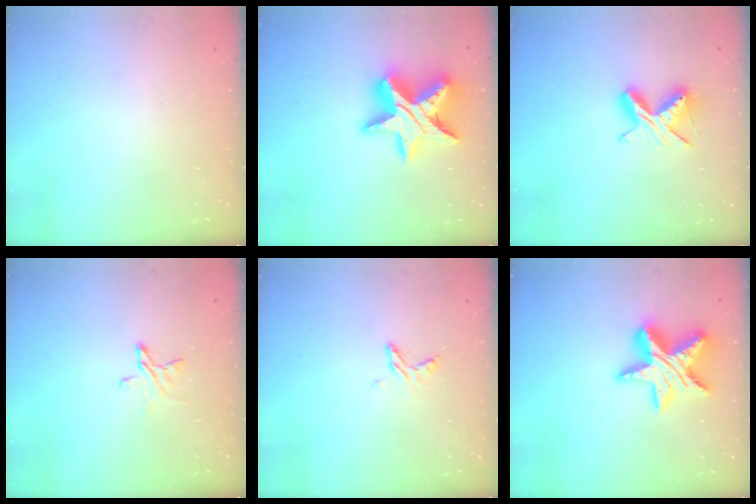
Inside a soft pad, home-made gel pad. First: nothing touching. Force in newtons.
{"total": 18.3, "press": 18.3, "slide": 1.3}
{"total": 8.1, "press": 8.1, "slide": 0.6}
{"total": 4.4, "press": 4.4, "slide": 0.4}
{"total": 5.4, "press": 5.4, "slide": 0.5}
{"total": 16.5, "press": 16.4, "slide": 1.2}